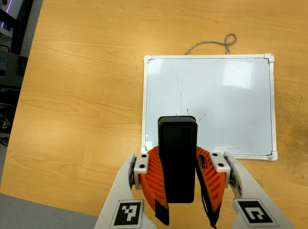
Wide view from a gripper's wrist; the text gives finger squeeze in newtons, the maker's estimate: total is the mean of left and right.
{"total": 8.0, "left": 6.2, "right": 9.9}